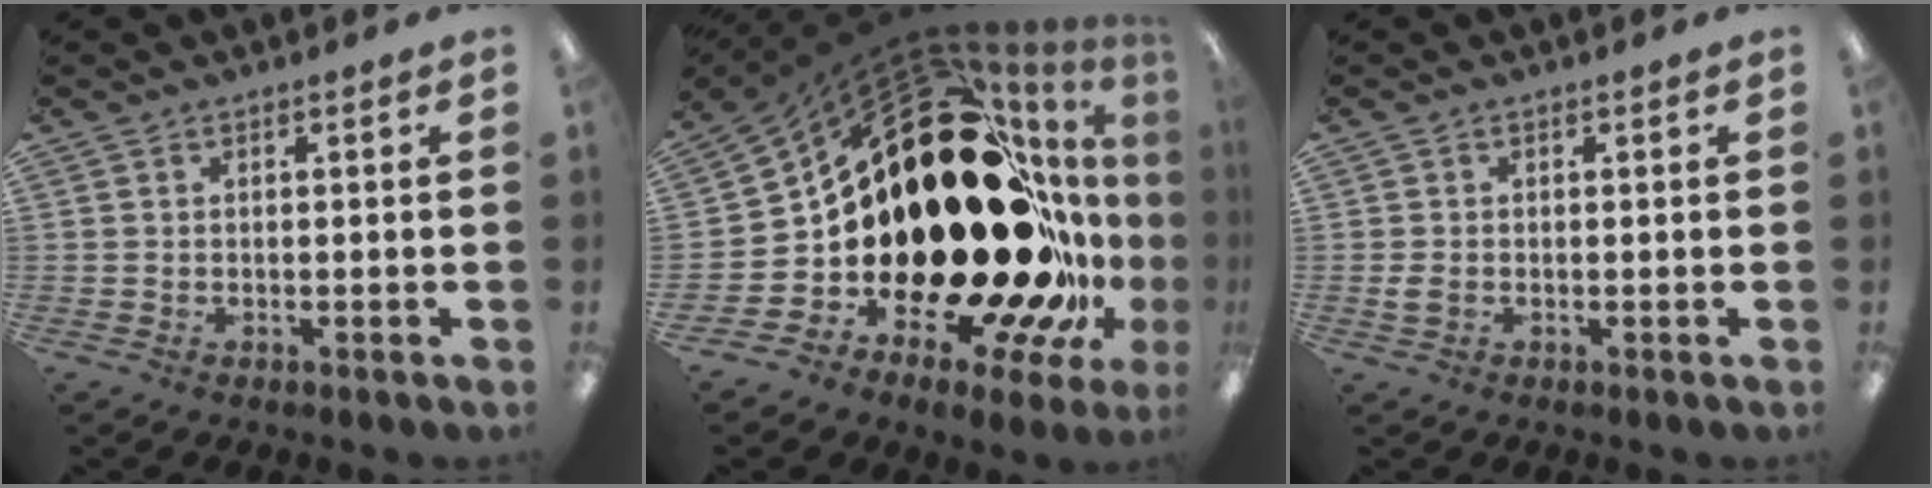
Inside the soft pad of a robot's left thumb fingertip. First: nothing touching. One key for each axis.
{"total": 44.5, "fx": 4.1, "fy": 20.8, "fz": 39.2, "tx": -0.574, "ty": -0.120, "tz": 0.141}
{"total": 2.3, "fx": -0.2, "fy": 1.7, "fz": 1.5, "tx": -0.034, "ty": 0.003, "tz": -0.006}